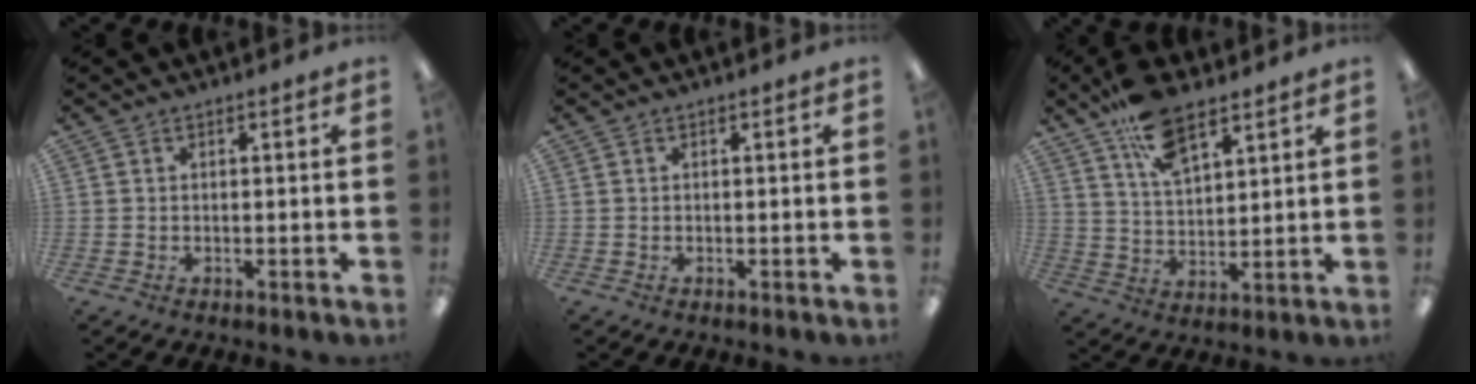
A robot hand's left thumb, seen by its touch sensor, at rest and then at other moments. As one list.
[{"total": 0.0}, {"total": 12.2, "force": [8.4, 5.3, 7.0], "torque": [-0.124, -0.036, 0.153]}]